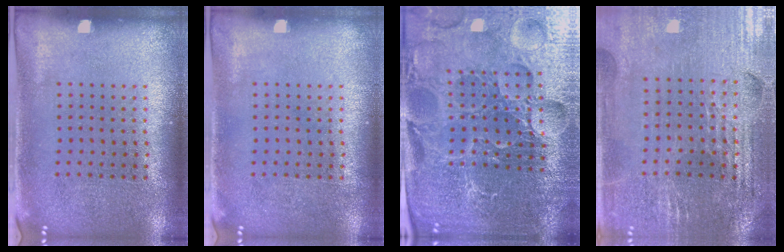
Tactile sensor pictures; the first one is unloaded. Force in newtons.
{"total": 0.0}
{"total": 5.3, "press": 5.0, "slide": 1.7}
{"total": 2.9, "press": 2.9, "slide": 0.5}